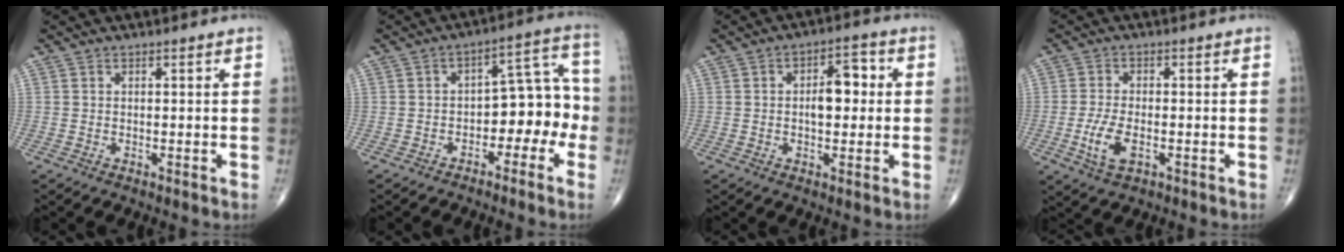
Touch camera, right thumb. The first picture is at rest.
{"total": 10.0, "force": [-3.3, 6.1, 7.3], "torque": [-0.052, 0.057, -0.052]}
{"total": 7.1, "force": [0.5, 3.8, 5.9], "torque": [-0.067, 0.013, -0.001]}
{"total": 6.0, "force": [-1.8, 2.9, 4.9], "torque": [-0.103, 0.001, -0.031]}